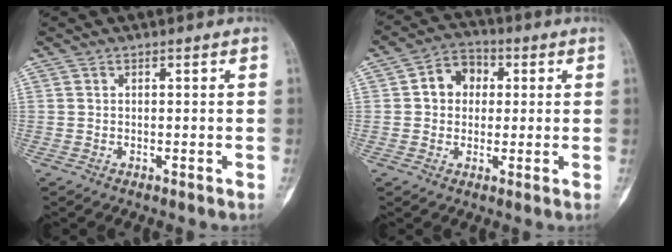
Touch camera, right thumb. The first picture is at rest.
{"total": 8.7, "force": [1.4, 7.2, 4.8], "torque": [-0.040, 0.015, 0.011]}